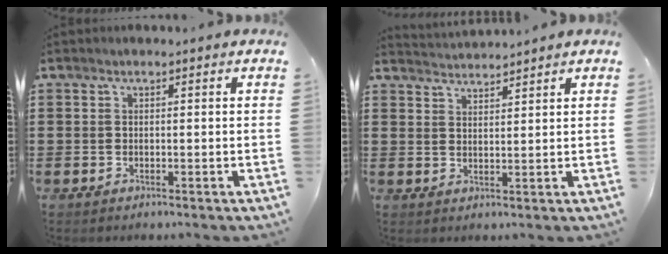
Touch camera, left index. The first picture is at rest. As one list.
[{"total": 2.5, "force": [2.4, -0.5, -0.5], "torque": [0.002, -0.008, 0.047]}]